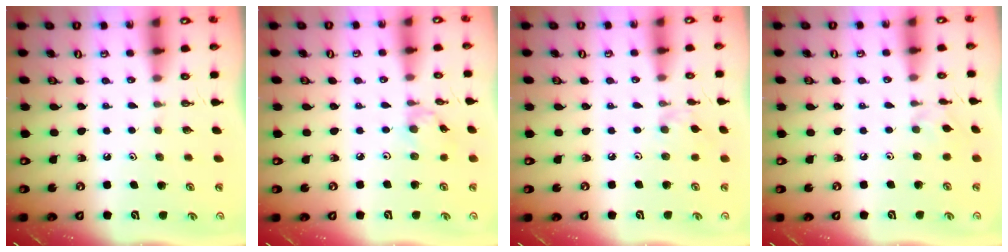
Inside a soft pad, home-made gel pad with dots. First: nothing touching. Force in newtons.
{"total": 1.4, "press": 1.4, "slide": 0.1}
{"total": 1.3, "press": 1.3, "slide": 0.4}
{"total": 2.8, "press": 2.7, "slide": 0.6}